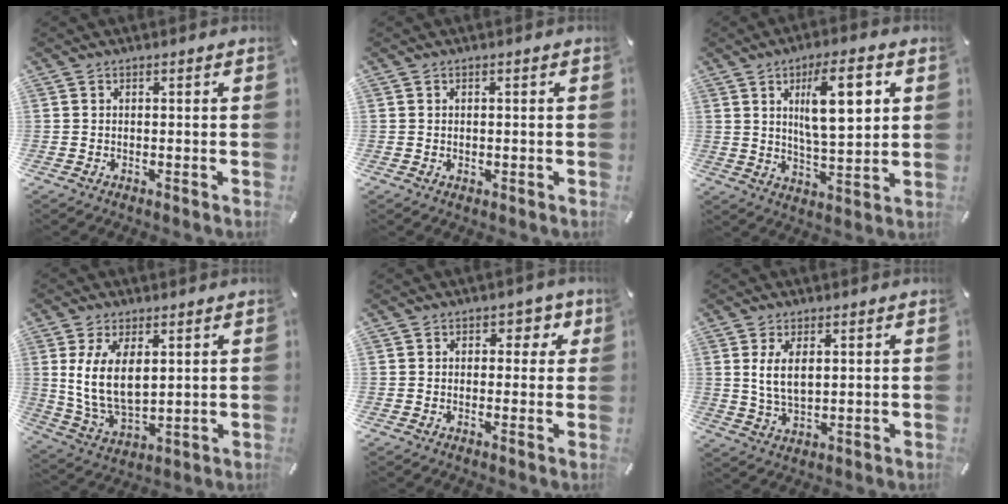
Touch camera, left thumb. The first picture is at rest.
{"total": 0.5, "force": [0.1, 0.5, 0.1], "torque": [-0.002, 0.004, 0.001]}
{"total": 13.8, "force": [5.3, 4.8, 11.8], "torque": [-0.183, -0.010, 0.083]}
{"total": 11.0, "force": [3.3, 6.3, 8.4], "torque": [-0.195, -0.011, 0.058]}
{"total": 3.6, "force": [1.0, 2.8, 1.9], "torque": [-0.004, -0.005, 0.007]}
{"total": 6.4, "force": [2.0, 3.3, 5.2], "torque": [-0.114, -0.003, 0.030]}